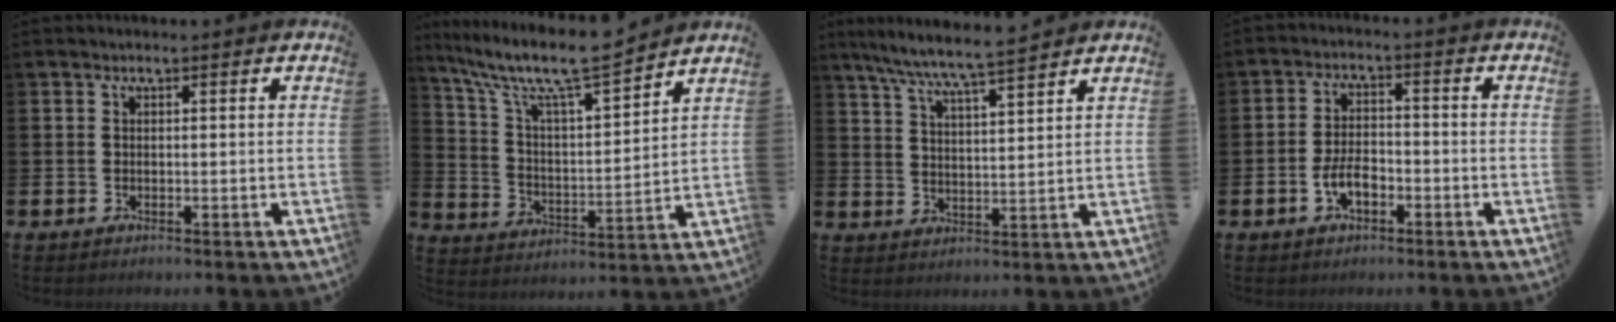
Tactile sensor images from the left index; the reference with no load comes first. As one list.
[{"total": 10.4, "force": [9.2, 1.3, 4.7], "torque": [-0.117, -0.063, 0.153]}, {"total": 7.2, "force": [6.8, -0.2, 2.4], "torque": [-0.066, -0.039, 0.117]}, {"total": 4.1, "force": [-1.7, 2.2, 3.0], "torque": [-0.051, 0.003, -0.036]}]